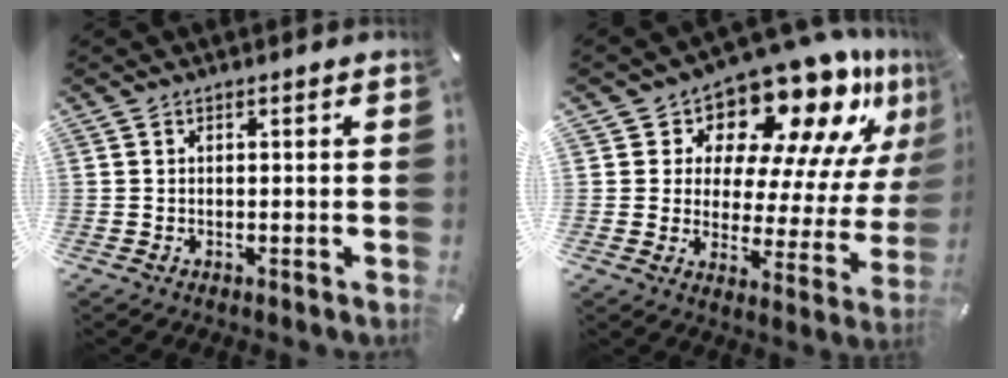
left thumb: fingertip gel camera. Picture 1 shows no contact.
{"total": 16.3, "force": [13.2, 6.8, 6.7], "torque": [-0.094, -0.128, 0.216]}